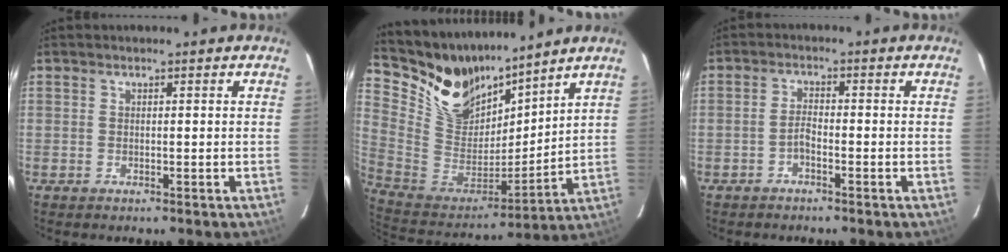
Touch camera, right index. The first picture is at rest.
{"total": 17.6, "force": [14.9, 7.6, 5.4], "torque": [-0.147, -0.015, 0.292]}
{"total": 2.1, "force": [-1.4, 0.6, 1.4], "torque": [-0.033, 0.007, -0.029]}